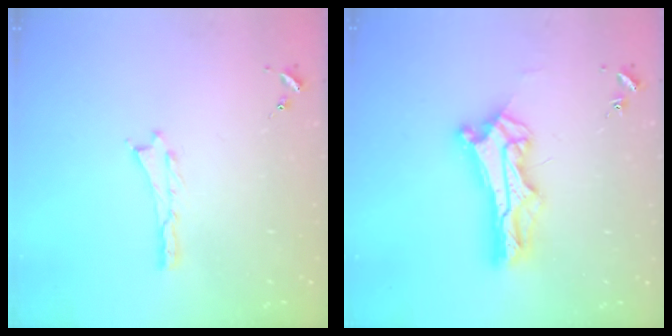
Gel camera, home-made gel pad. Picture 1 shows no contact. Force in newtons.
{"total": 10.8, "press": 10.8, "slide": 0.8}